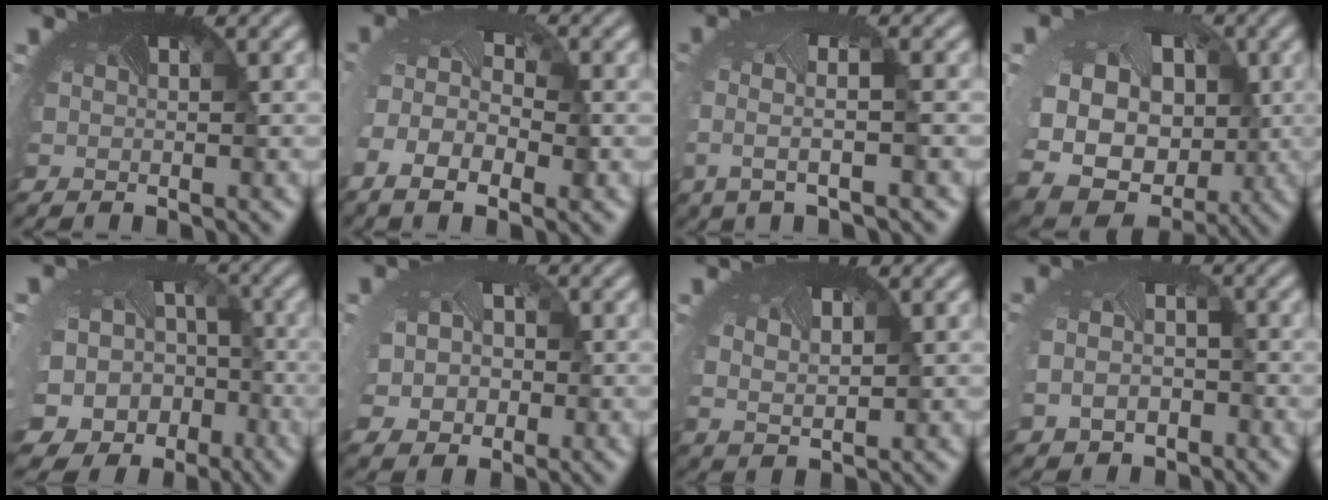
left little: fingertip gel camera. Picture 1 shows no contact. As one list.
[{"total": 5.5, "force": [-2.1, 2.9, 4.2], "torque": [-0.100, -0.023, -0.038]}, {"total": 2.5, "force": [-0.4, 0.1, 2.4], "torque": [-0.057, -0.005, -0.014]}, {"total": 15.6, "force": [0.1, 12.8, 9.0], "torque": [-0.190, -0.045, 0.005]}, {"total": 15.9, "force": [-7.2, 13.0, 5.6], "torque": [-0.149, -0.071, -0.100]}, {"total": 5.5, "force": [-0.1, 4.4, 3.2], "torque": [-0.071, -0.017, 0.006]}, {"total": 1.4, "force": [0.8, 0.5, 1.0], "torque": [-0.034, -0.010, 0.017]}, {"total": 4.0, "force": [-1.3, 3.0, 2.3], "torque": [-0.058, -0.031, -0.011]}]